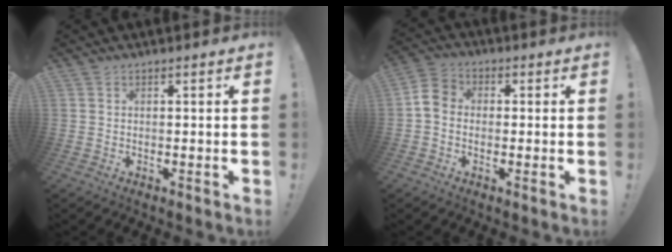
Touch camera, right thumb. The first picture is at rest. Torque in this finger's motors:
{"motor_torque": [-0.08, 0.32, -0.23, 0.13, 0.24]}